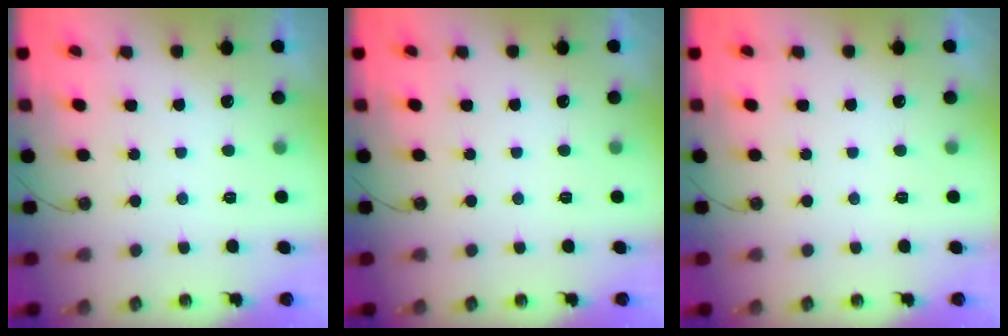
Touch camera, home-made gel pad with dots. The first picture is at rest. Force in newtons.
{"total": 0.0}
{"total": 0.0}